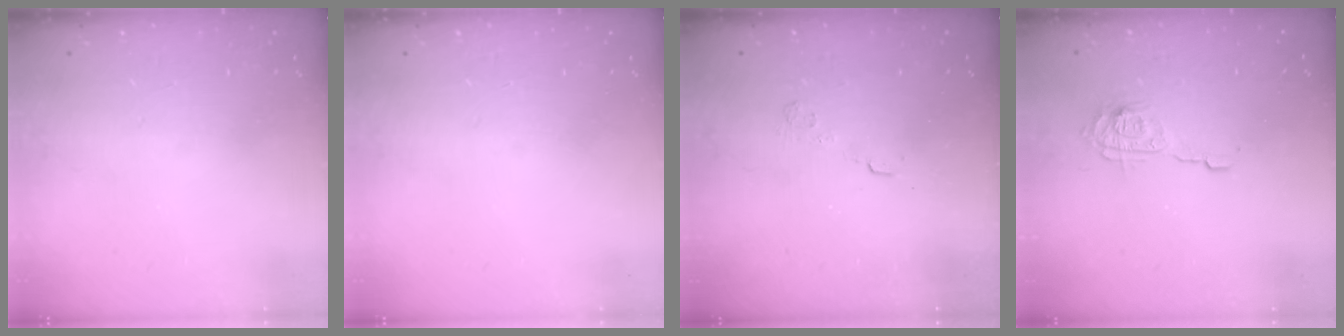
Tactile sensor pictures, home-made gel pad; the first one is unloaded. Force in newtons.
{"total": 0.0}
{"total": 2.7, "press": 2.3, "slide": 1.4}
{"total": 9.5, "press": 9.4, "slide": 0.6}